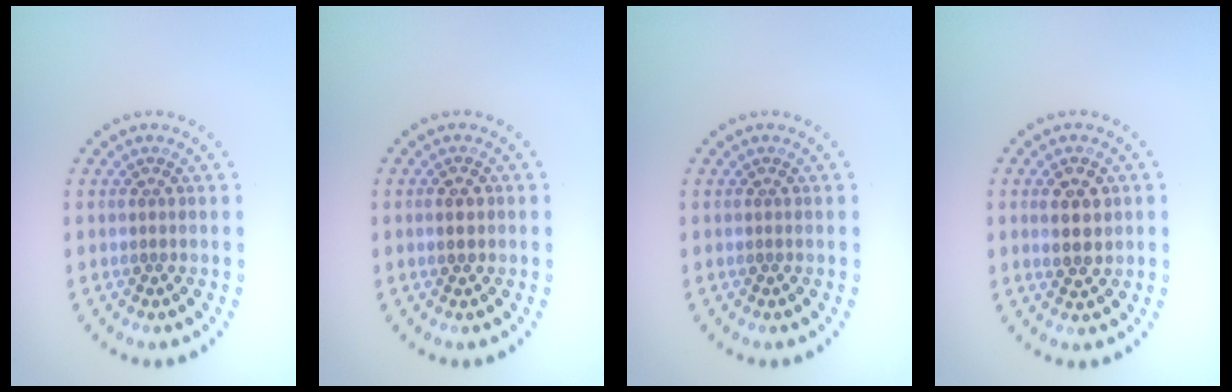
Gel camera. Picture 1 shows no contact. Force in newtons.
{"total": 1.7, "press": 1.7, "slide": 0.1}
{"total": 0.0}
{"total": 2.9, "press": 2.8, "slide": 0.6}